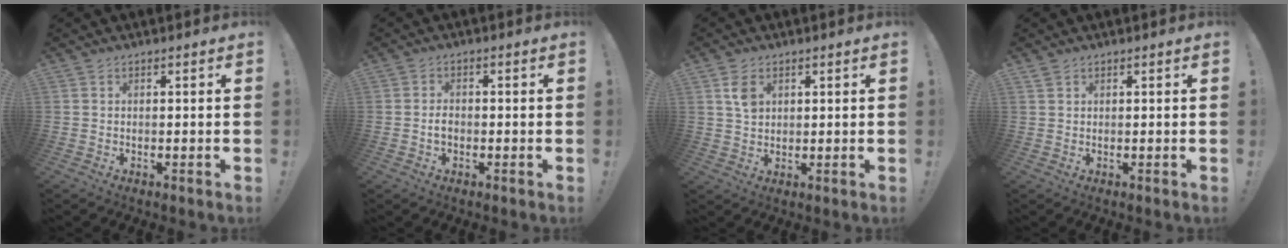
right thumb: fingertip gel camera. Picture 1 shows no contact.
{"total": 2.3, "force": [-0.9, 1.7, 1.3], "torque": [-0.022, 0.006, -0.016]}
{"total": 5.0, "force": [1.9, 3.3, 3.1], "torque": [-0.034, -0.006, 0.034]}
{"total": 1.0, "force": [0.9, 0.4, 0.4], "torque": [-0.009, -0.001, 0.017]}